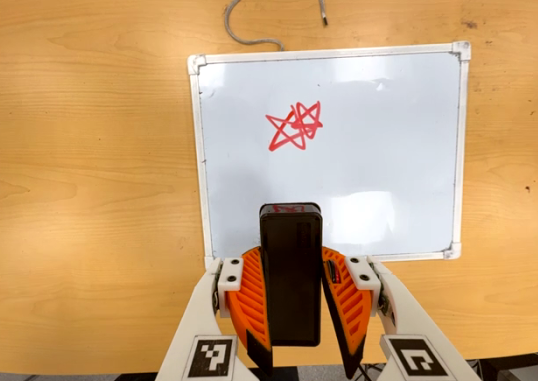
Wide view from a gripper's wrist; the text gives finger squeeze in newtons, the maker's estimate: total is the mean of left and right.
{"total": 9.0, "left": 7.3, "right": 10.7}